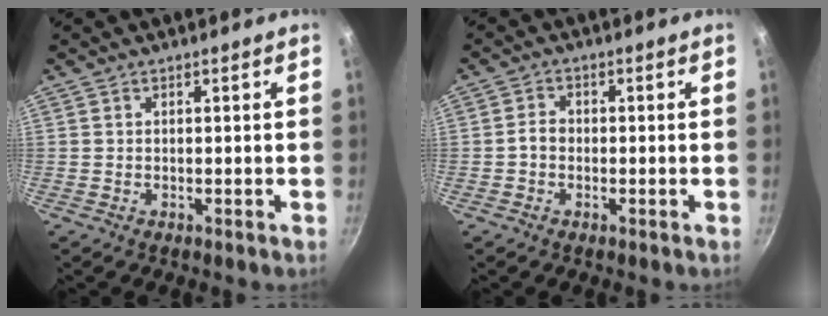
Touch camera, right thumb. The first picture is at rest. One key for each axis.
{"total": 2.4, "fx": -0.6, "fy": 1.8, "fz": 1.4, "tx": -0.020, "ty": 0.014, "tz": -0.015}